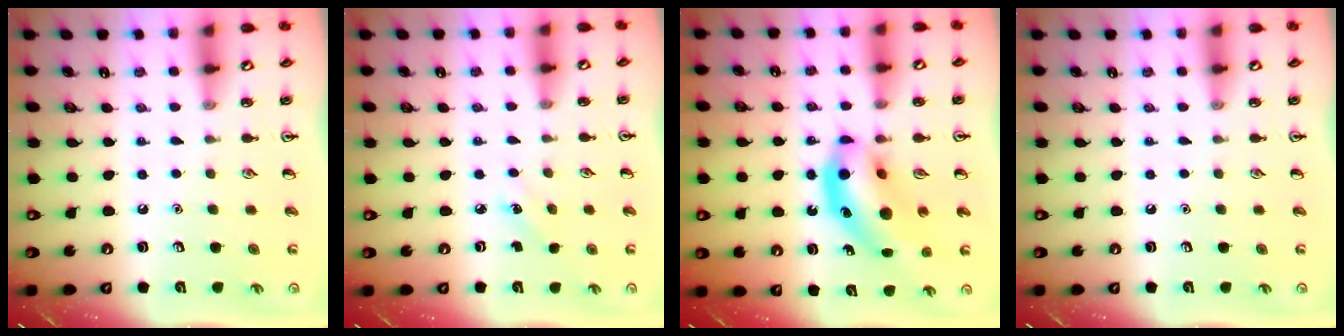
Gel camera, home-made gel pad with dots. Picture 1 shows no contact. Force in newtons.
{"total": 1.9, "press": 1.7, "slide": 0.8}
{"total": 12.1, "press": 11.6, "slide": 3.5}
{"total": 0.0}